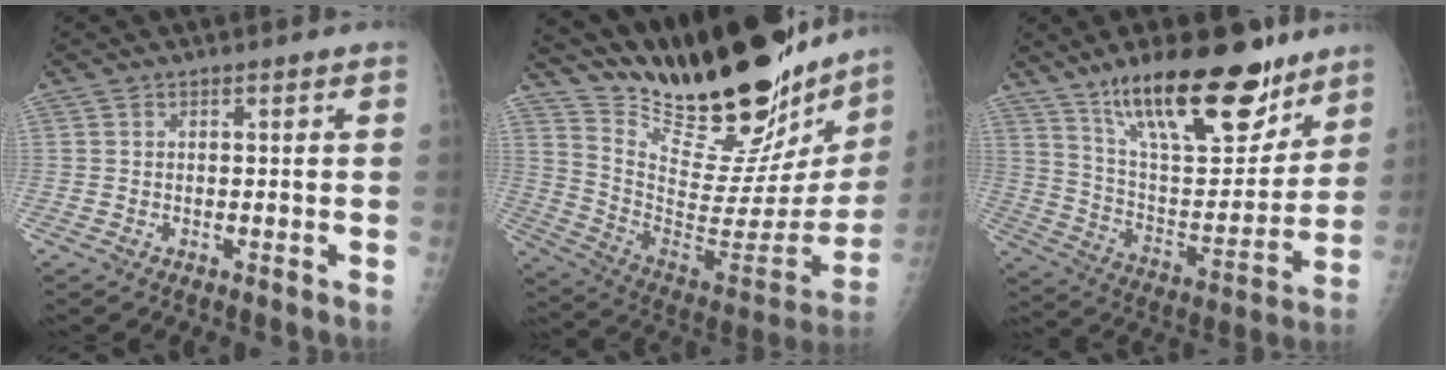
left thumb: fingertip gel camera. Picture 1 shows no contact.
{"total": 35.6, "force": [28.5, 10.4, 18.6], "torque": [-0.278, -0.140, 0.422]}
{"total": 24.6, "force": [16.7, 8.7, 15.8], "torque": [-0.208, -0.074, 0.281]}